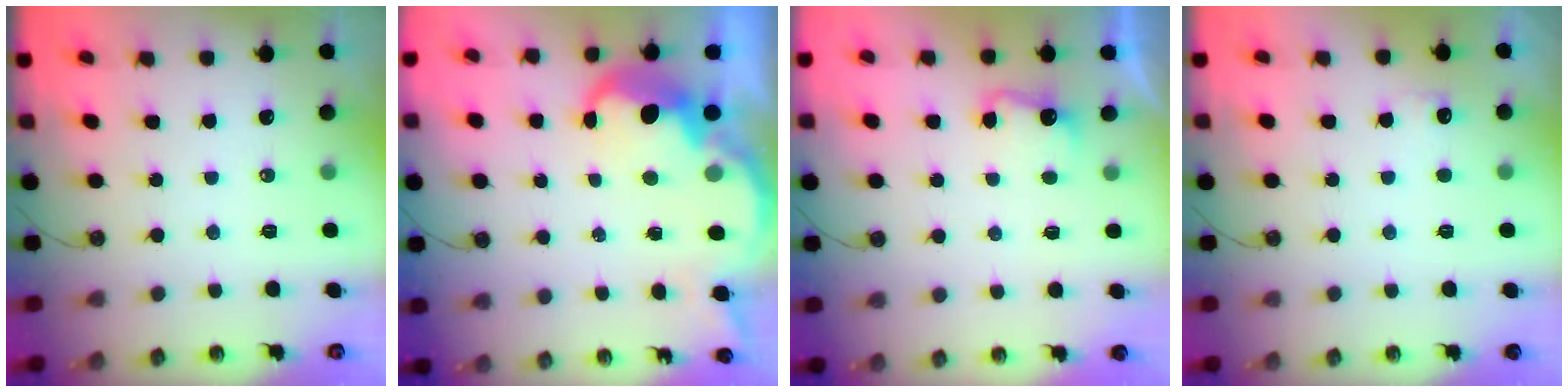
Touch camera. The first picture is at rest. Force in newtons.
{"total": 7.8, "press": 7.8, "slide": 0.6}
{"total": 3.0, "press": 2.8, "slide": 1.0}
{"total": 5.7, "press": 5.6, "slide": 1.2}